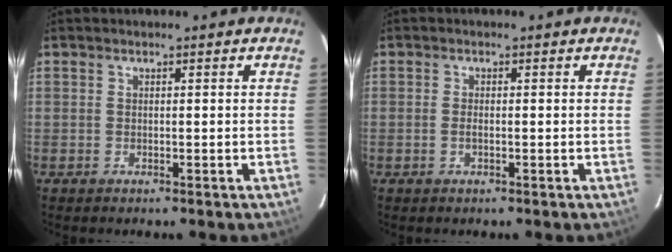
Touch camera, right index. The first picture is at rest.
{"total": 1.1, "force": [-0.3, 0.5, 0.9], "torque": [-0.022, 0.000, -0.007]}